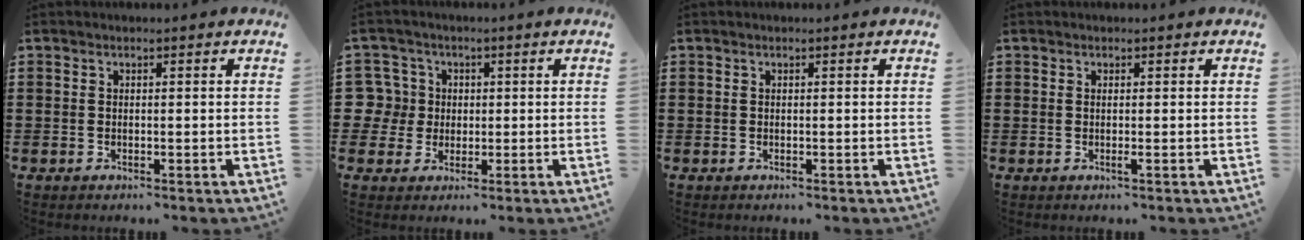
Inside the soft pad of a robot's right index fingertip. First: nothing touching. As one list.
[{"total": 5.6, "force": [0.5, 5.5, 1.1], "torque": [-0.060, 0.012, 0.005]}, {"total": 0.0}, {"total": 1.0, "force": [-0.1, -0.1, 0.9], "torque": [-0.016, -0.003, -0.003]}]